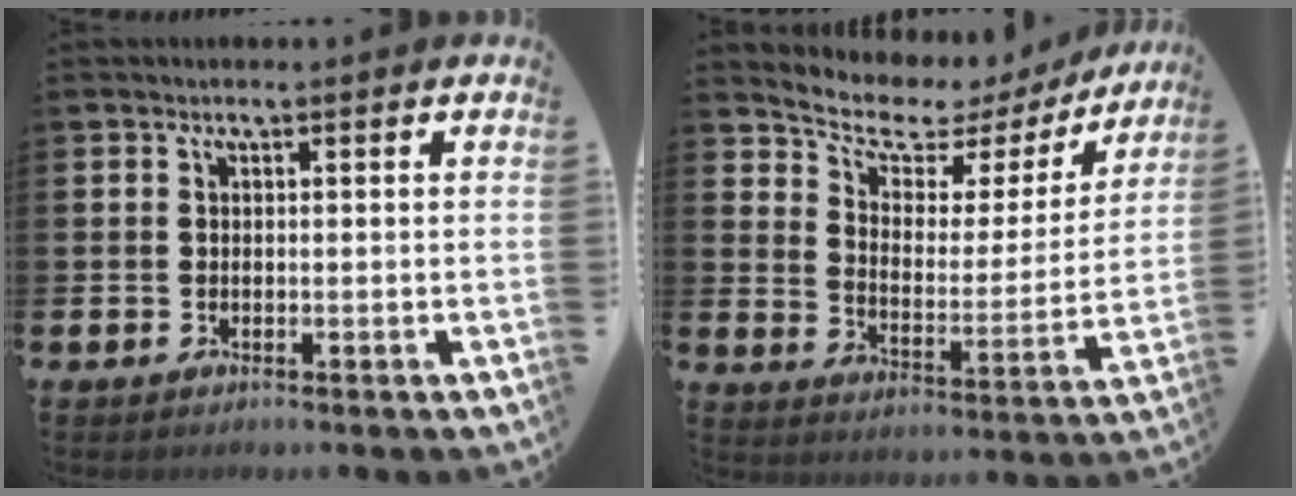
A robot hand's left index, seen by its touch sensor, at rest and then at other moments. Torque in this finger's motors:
{"motor_torque": [0.99, -1.15, 0.43, 0.07]}